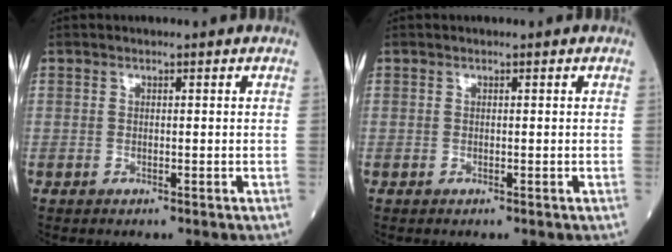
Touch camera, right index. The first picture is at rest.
{"total": 0.0}